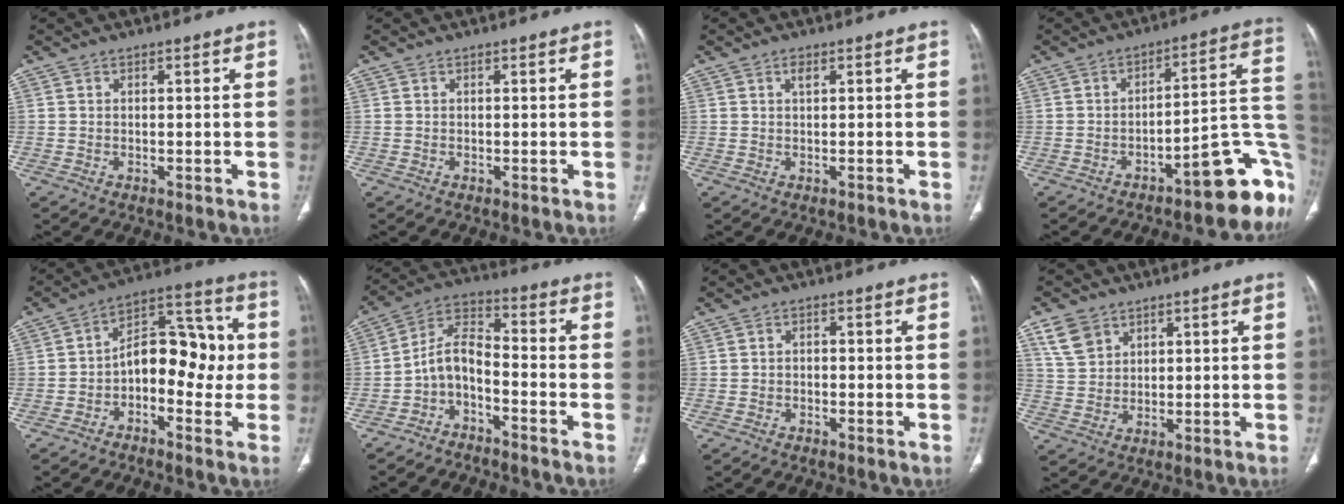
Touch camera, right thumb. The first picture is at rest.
{"total": 0.0}
{"total": 1.6, "force": [0.5, 0.7, 1.3], "torque": [-0.022, 0.000, 0.008]}
{"total": 16.8, "force": [-7.9, 4.9, 14.0], "torque": [-0.086, 0.092, -0.100]}
{"total": 13.1, "force": [-1.7, 7.9, 10.3], "torque": [-0.113, 0.046, -0.037]}
{"total": 7.4, "force": [-4.2, 3.3, 5.1], "torque": [-0.095, 0.068, -0.090]}
{"total": 1.0, "force": [-0.4, 0.8, 0.5], "torque": [-0.003, 0.004, -0.009]}
{"total": 6.2, "force": [3.5, 4.5, 2.4], "torque": [-0.031, -0.013, 0.077]}